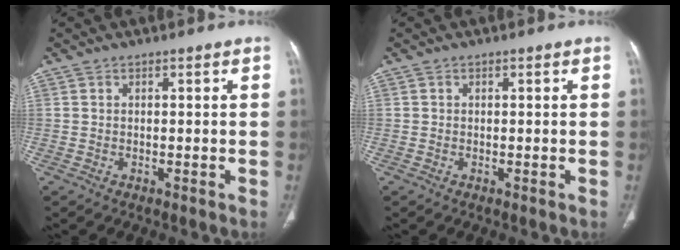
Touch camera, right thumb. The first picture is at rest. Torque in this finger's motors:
{"motor_torque": [-0.56, 0.38, -0.29, 0.21, 0.06]}